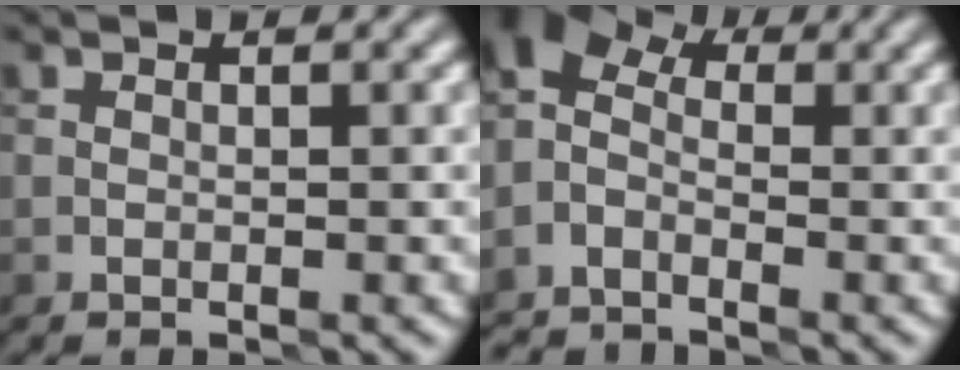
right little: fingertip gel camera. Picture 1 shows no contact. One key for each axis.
{"total": 4.8, "fx": -2.3, "fy": 3.0, "fz": 2.9, "tx": -0.067, "ty": 0.005, "tz": -0.063}